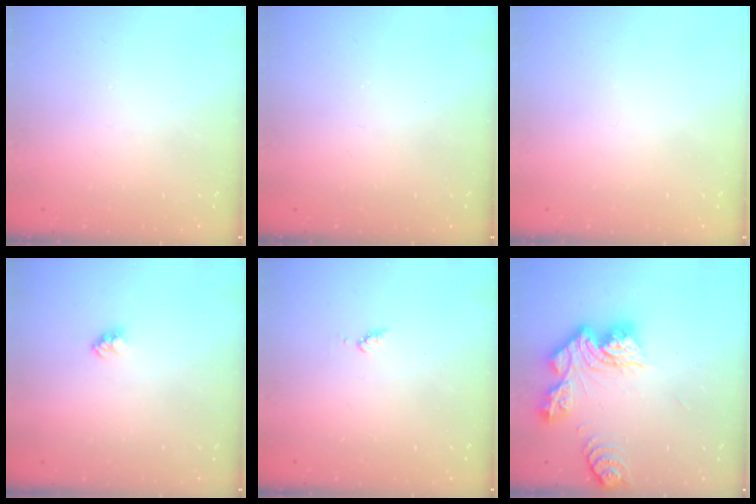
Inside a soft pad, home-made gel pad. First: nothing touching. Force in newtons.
{"total": 0.0}
{"total": 0.0}
{"total": 2.3, "press": 2.3, "slide": 0.1}
{"total": 4.4, "press": 4.3, "slide": 0.4}
{"total": 14.3, "press": 14.2, "slide": 1.5}